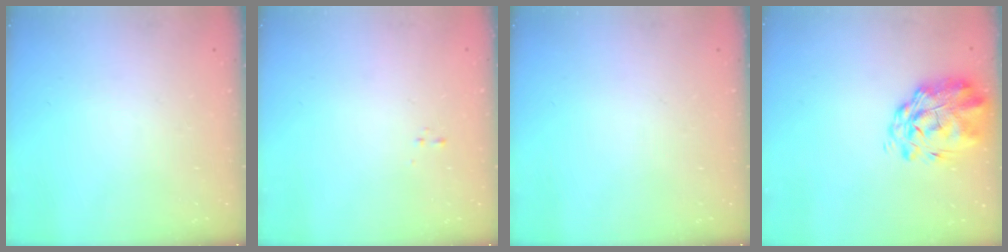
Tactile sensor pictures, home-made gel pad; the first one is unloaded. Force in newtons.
{"total": 0.0}
{"total": 0.0}
{"total": 3.1, "press": 2.6, "slide": 1.7}